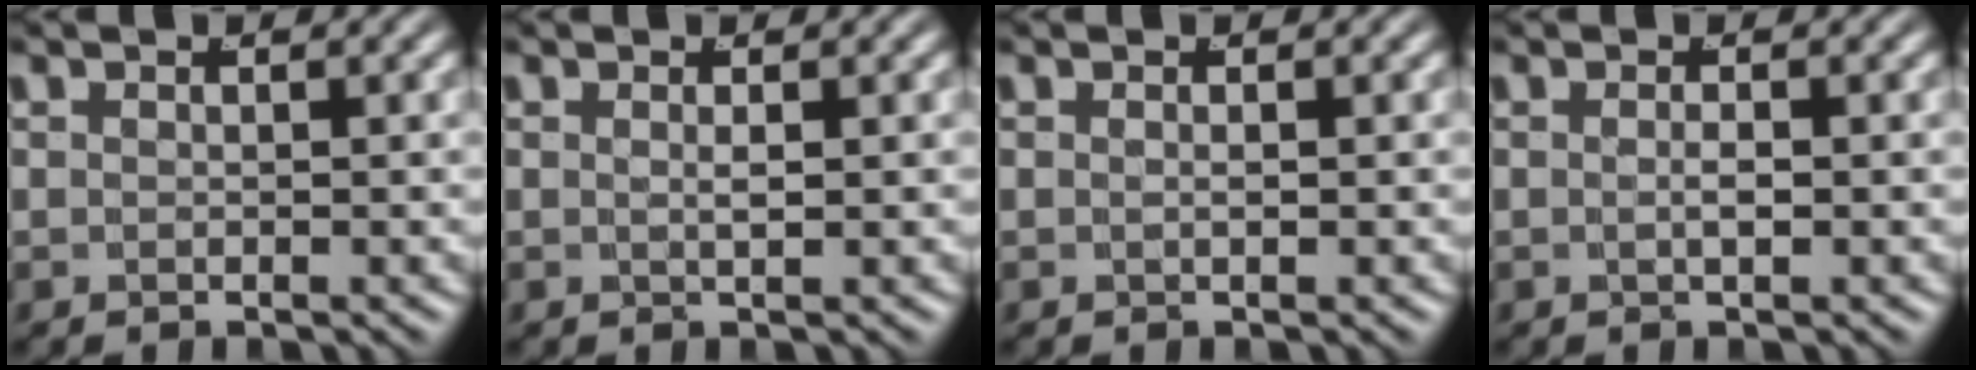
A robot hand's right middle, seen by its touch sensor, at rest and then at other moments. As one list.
[{"total": 0.8, "force": [0.1, -0.6, 0.6], "torque": [-0.013, -0.008, 0.009]}, {"total": 0.5, "force": [-0.1, -0.4, 0.2], "torque": [-0.007, -0.007, 0.005]}, {"total": 0.9, "force": [-0.3, -0.2, 0.8], "torque": [-0.016, -0.007, -0.001]}]